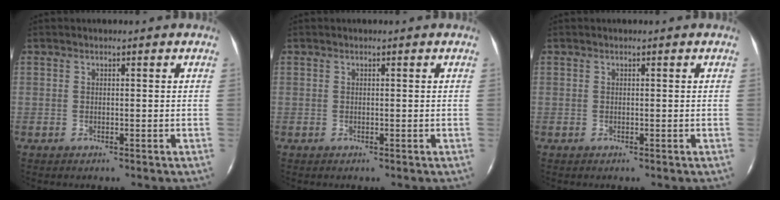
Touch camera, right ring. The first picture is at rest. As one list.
[{"total": 0.0}, {"total": 0.0}]